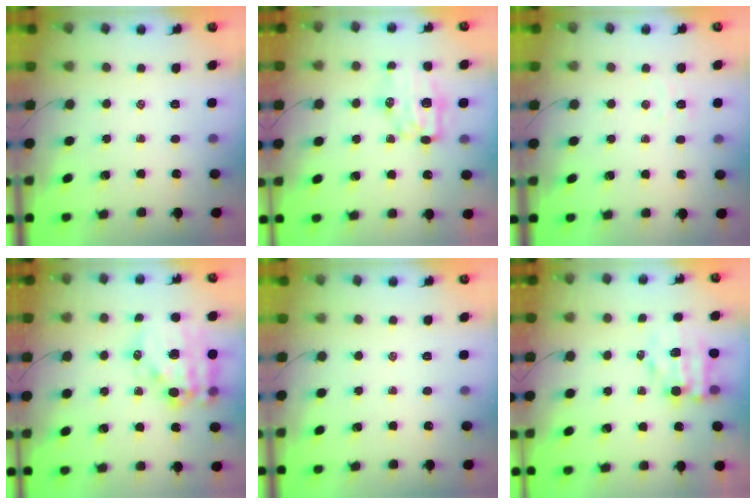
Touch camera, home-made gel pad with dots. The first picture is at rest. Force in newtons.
{"total": 7.7, "press": 7.7, "slide": 0.6}
{"total": 3.4, "press": 3.3, "slide": 1.1}
{"total": 17.5, "press": 17.1, "slide": 4.0}
{"total": 0.0}
{"total": 6.2, "press": 6.1, "slide": 1.0}